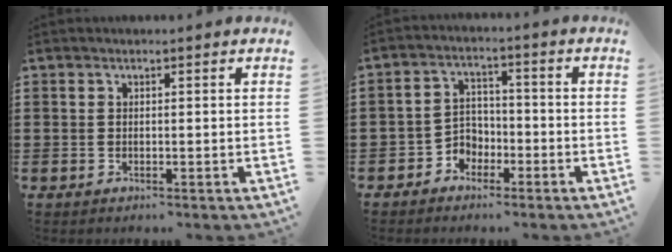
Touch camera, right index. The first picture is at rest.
{"total": 3.4, "force": [-2.3, 2.5, 0.6], "torque": [-0.022, 0.010, -0.049]}